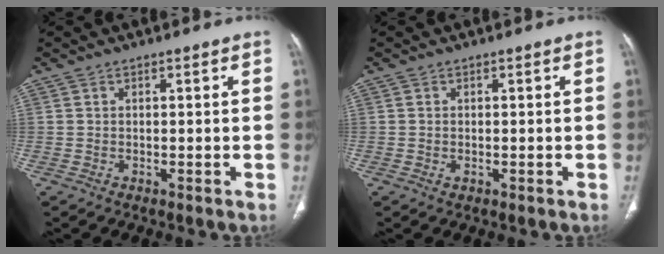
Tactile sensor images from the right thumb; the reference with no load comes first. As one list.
[{"total": 0.6, "force": [-0.1, 0.4, 0.4], "torque": [-0.011, 0.002, 0.001]}]